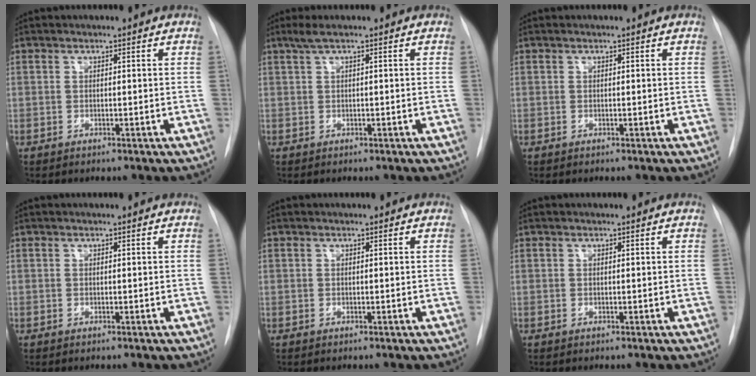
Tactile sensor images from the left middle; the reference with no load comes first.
{"total": 1.9, "force": [0.9, 0.0, 1.6], "torque": [-0.045, 0.018, 0.022]}
{"total": 0.0}
{"total": 0.0}
{"total": 0.0}
{"total": 0.0}